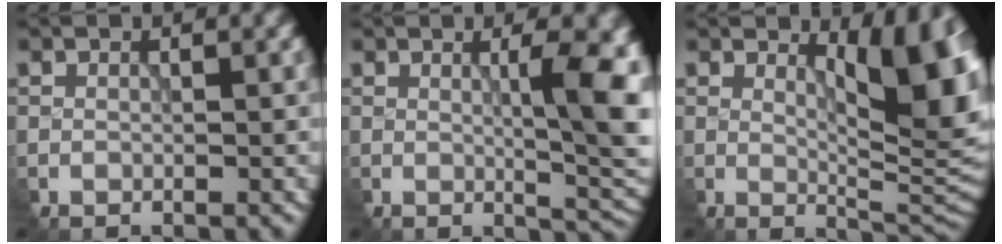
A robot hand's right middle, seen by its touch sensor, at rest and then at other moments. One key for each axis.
{"total": 7.3, "fx": 0.8, "fy": 2.0, "fz": 7.0, "tx": -0.089, "ty": -0.007, "tz": 0.019}
{"total": 7.8, "fx": 2.5, "fy": 2.7, "fz": 6.9, "tx": -0.089, "ty": -0.010, "tz": 0.044}